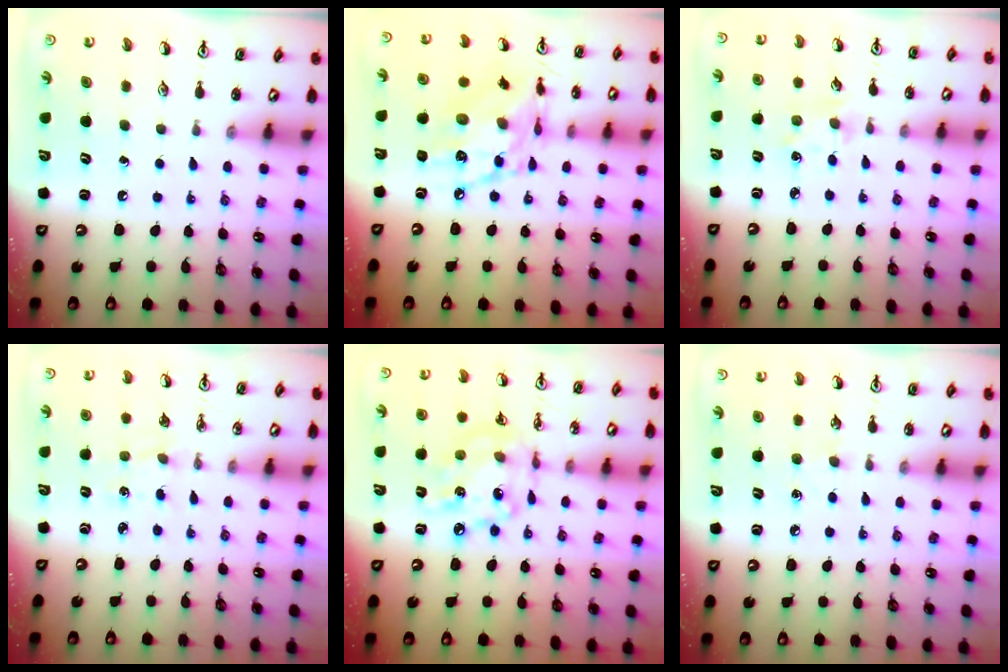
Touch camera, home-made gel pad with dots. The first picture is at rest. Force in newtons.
{"total": 14.8, "press": 14.8, "slide": 1.0}
{"total": 2.0, "press": 2.0, "slide": 0.4}
{"total": 0.7, "press": 0.7, "slide": 0.2}
{"total": 12.7, "press": 12.7, "slide": 0.9}
{"total": 4.1, "press": 4.1, "slide": 0.6}